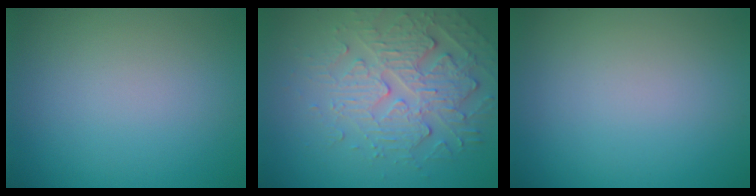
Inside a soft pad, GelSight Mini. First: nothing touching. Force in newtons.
{"total": 4.8, "press": 4.1, "slide": 2.3}
{"total": 0.0}